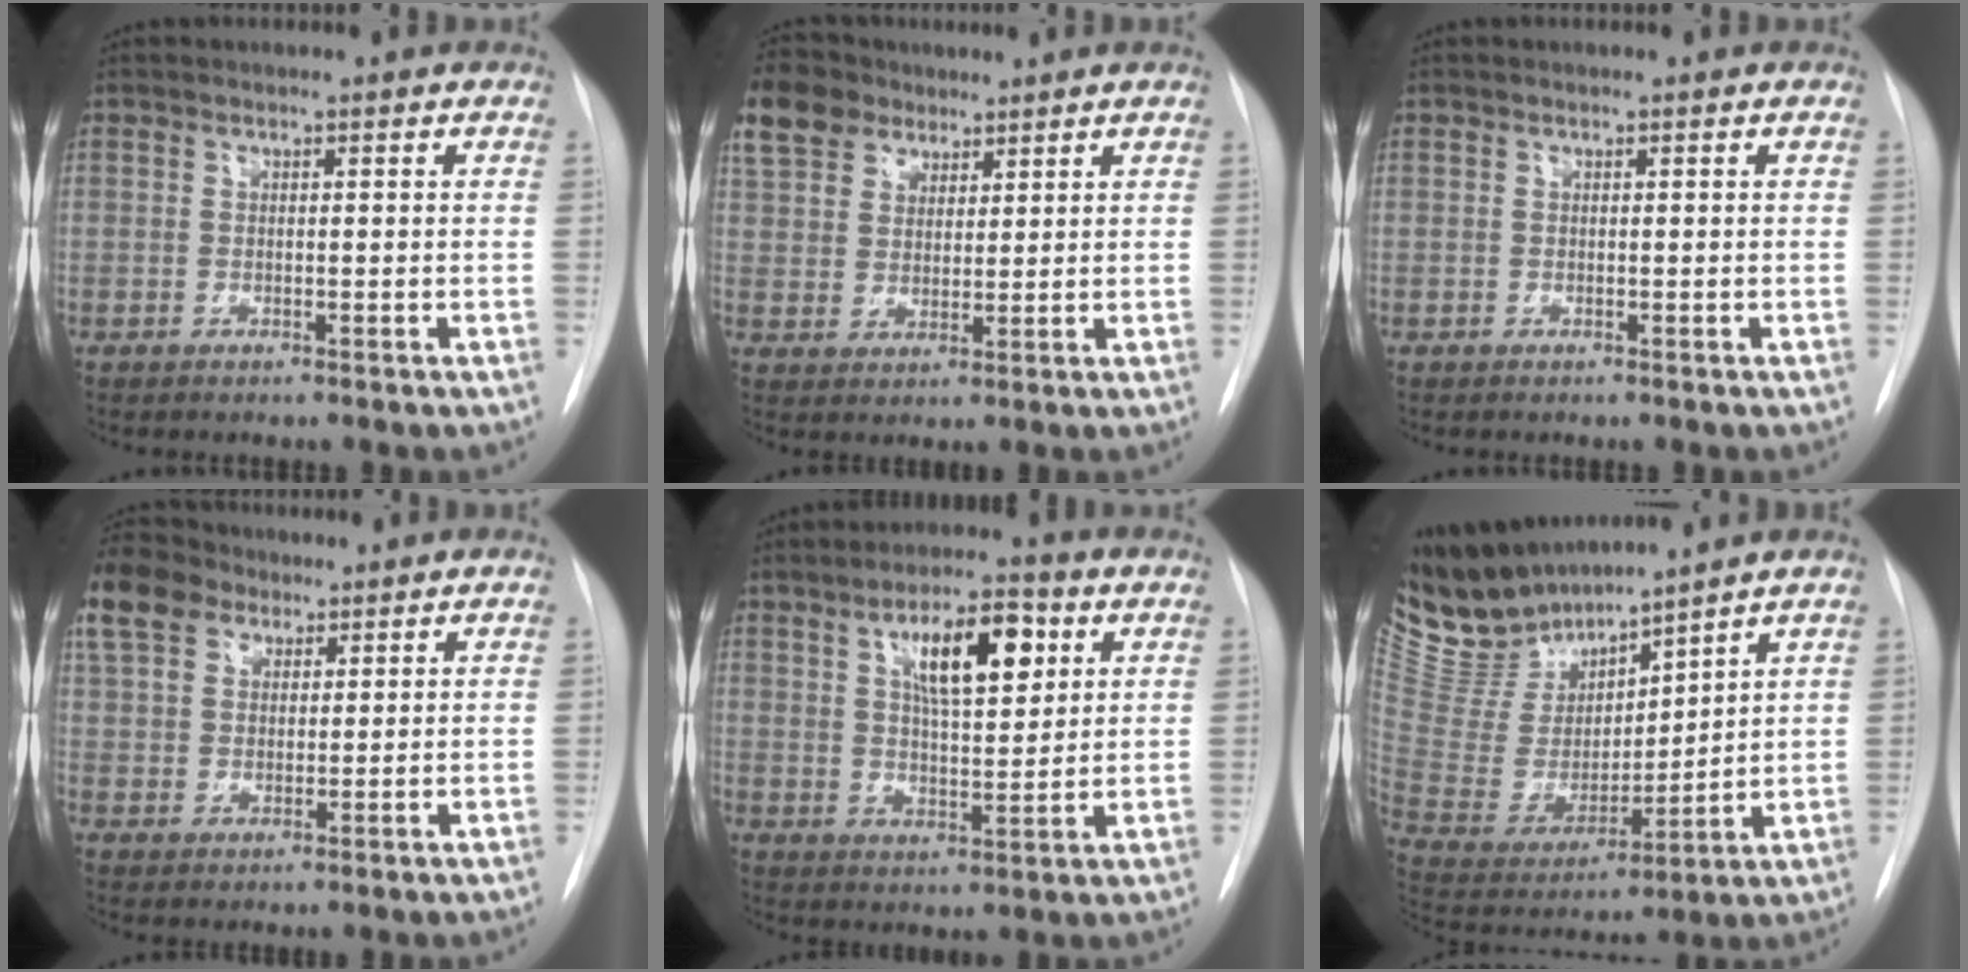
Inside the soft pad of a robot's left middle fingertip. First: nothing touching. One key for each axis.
{"total": 9.5, "fx": 6.6, "fy": 6.1, "fz": 2.8, "tx": -0.062, "ty": 0.028, "tz": 0.127}
{"total": 0.0}
{"total": 11.4, "fx": 7.8, "fy": 7.0, "fz": 4.5, "tx": -0.116, "ty": 0.041, "tz": 0.151}
{"total": 10.9, "fx": 4.4, "fy": 3.4, "fz": 9.4, "tx": -0.153, "ty": 0.012, "tz": 0.074}
{"total": 14.4, "fx": 13.5, "fy": 3.3, "fz": 3.5, "tx": -0.092, "ty": -0.004, "tz": 0.282}